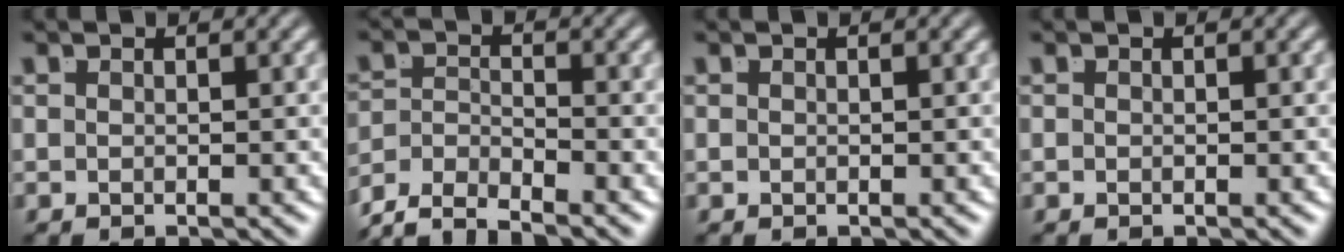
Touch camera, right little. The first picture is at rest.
{"total": 6.4, "force": [-4.5, 3.7, 2.7], "torque": [-0.054, -0.023, -0.075]}
{"total": 0.0}
{"total": 0.0}